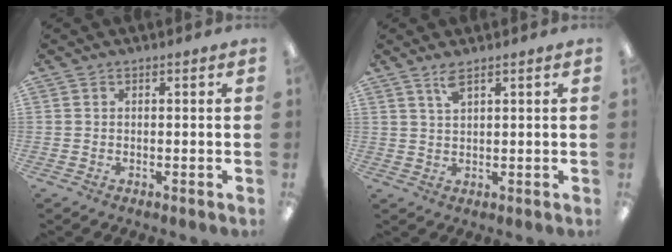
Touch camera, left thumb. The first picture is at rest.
{"total": 3.2, "force": [2.3, 0.6, 2.1], "torque": [-0.048, 0.001, 0.042]}